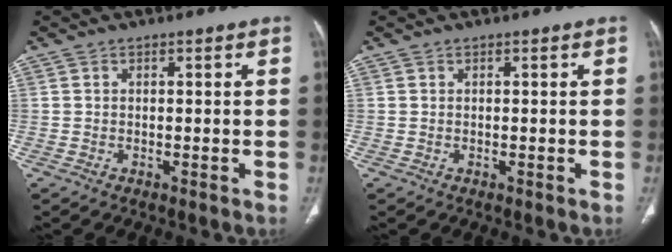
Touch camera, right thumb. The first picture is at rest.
{"total": 0.0}